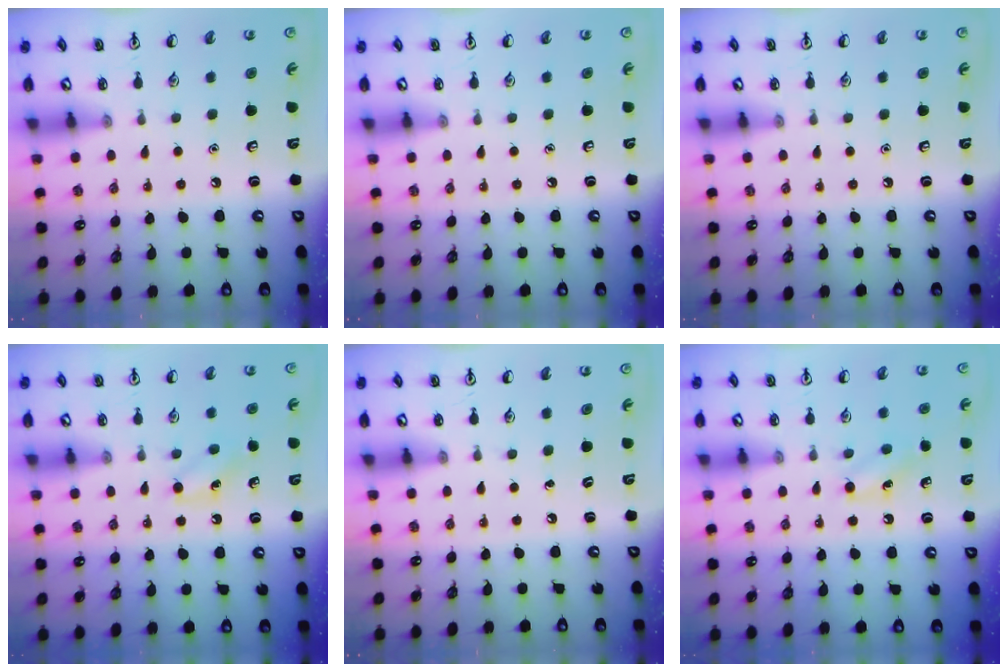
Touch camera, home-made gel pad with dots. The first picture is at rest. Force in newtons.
{"total": 0.0}
{"total": 0.0}
{"total": 4.9, "press": 4.7, "slide": 1.3}
{"total": 0.0}
{"total": 5.7, "press": 5.4, "slide": 1.8}